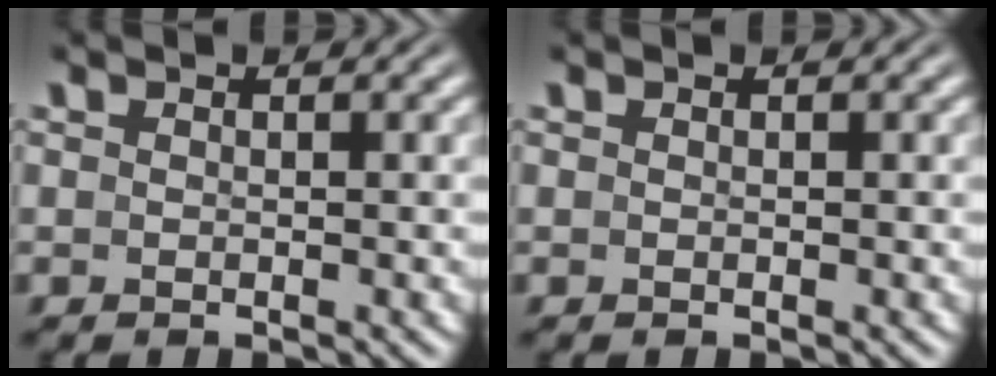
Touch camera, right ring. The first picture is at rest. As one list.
[{"total": 0.0}]